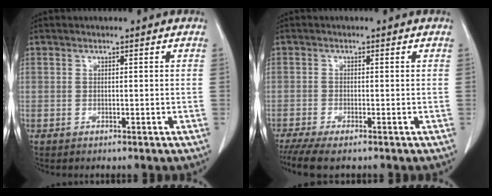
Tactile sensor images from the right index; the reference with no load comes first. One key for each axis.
{"total": 5.5, "fx": -4.3, "fy": 0.8, "fz": 3.4, "tx": -0.055, "ty": -0.013, "tz": -0.071}